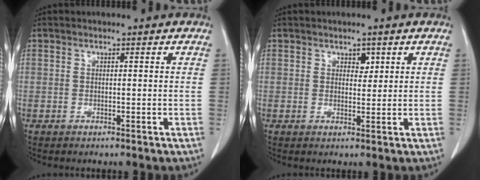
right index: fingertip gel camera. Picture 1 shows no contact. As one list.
[{"total": 1.7, "force": [0.9, 1.1, 0.9], "torque": [-0.009, -0.003, 0.014]}]